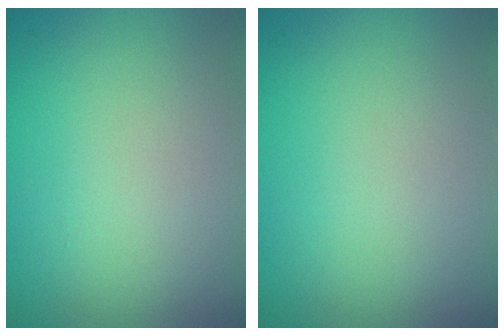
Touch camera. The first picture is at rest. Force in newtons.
{"total": 0.0}